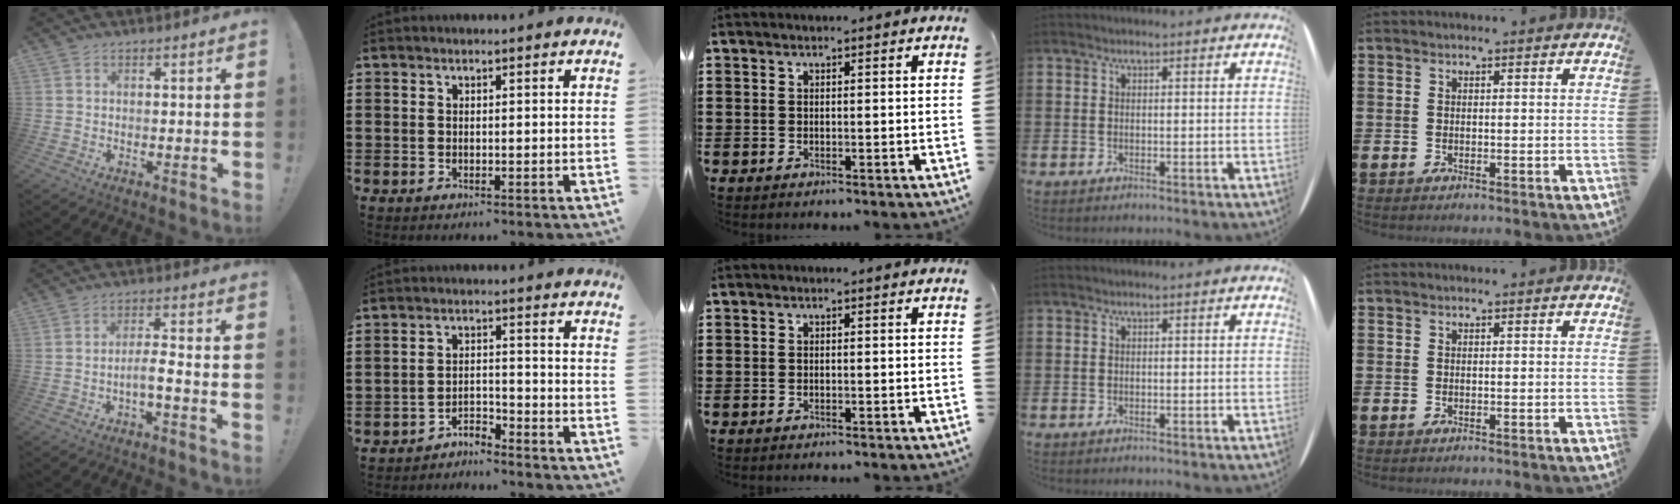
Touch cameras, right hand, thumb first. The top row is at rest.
{"thumb": {"total": 5.4, "force": [-2.4, 0.9, 4.8], "torque": [-0.081, 0.007, -0.041]}, "index": {"total": 3.2, "force": [-3.2, 0.2, -0.1], "torque": [-0.006, 0.003, -0.067]}}